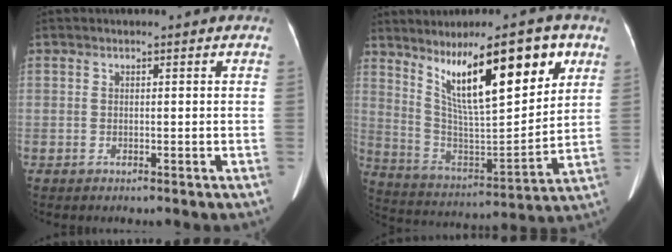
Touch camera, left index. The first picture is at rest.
{"total": 17.7, "force": [9.6, 3.8, 14.4], "torque": [-0.238, 0.005, 0.176]}